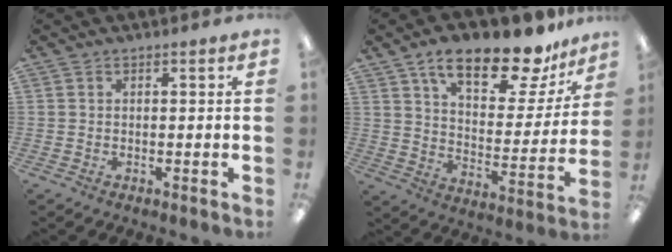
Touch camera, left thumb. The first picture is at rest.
{"total": 19.1, "force": [14.4, 6.5, 10.8], "torque": [-0.171, -0.086, 0.241]}